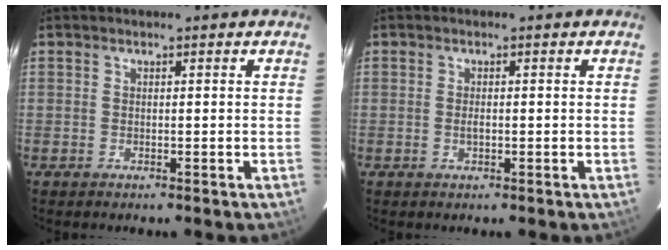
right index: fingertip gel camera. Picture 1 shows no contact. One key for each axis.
{"total": 1.1, "fx": -0.2, "fy": 0.6, "fz": 0.9, "tx": -0.017, "ty": 0.002, "tz": -0.003}